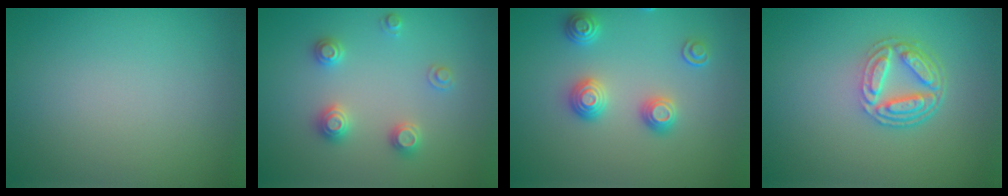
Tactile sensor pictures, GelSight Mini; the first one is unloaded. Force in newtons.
{"total": 2.5, "press": 2.5, "slide": 0.3}
{"total": 3.0, "press": 2.6, "slide": 1.3}
{"total": 4.4, "press": 3.3, "slide": 2.9}